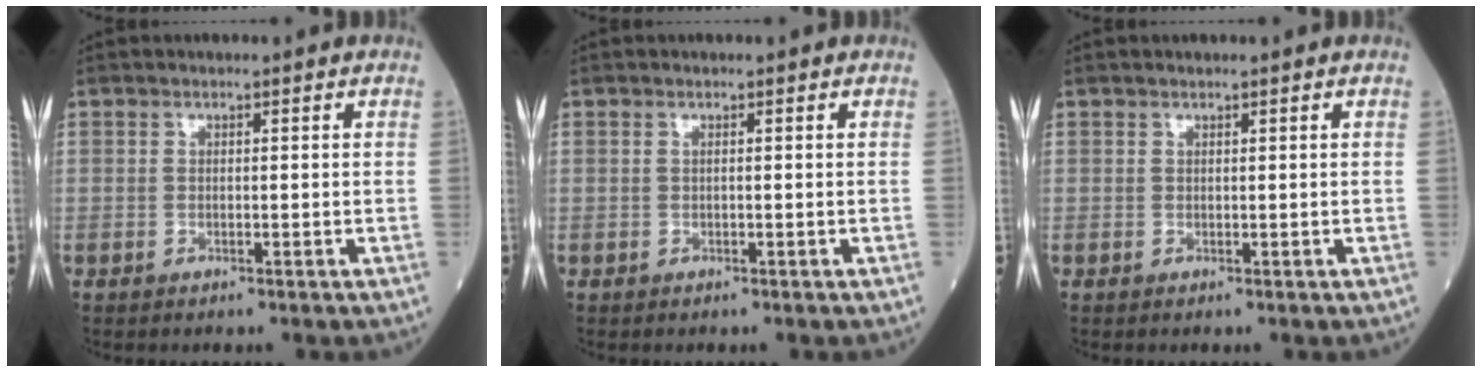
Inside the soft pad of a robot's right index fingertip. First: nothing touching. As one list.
[{"total": 0.0}, {"total": 0.0}]